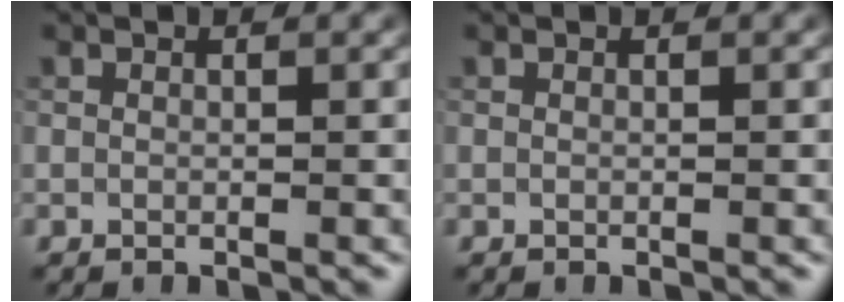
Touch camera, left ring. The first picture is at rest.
{"total": 0.0}